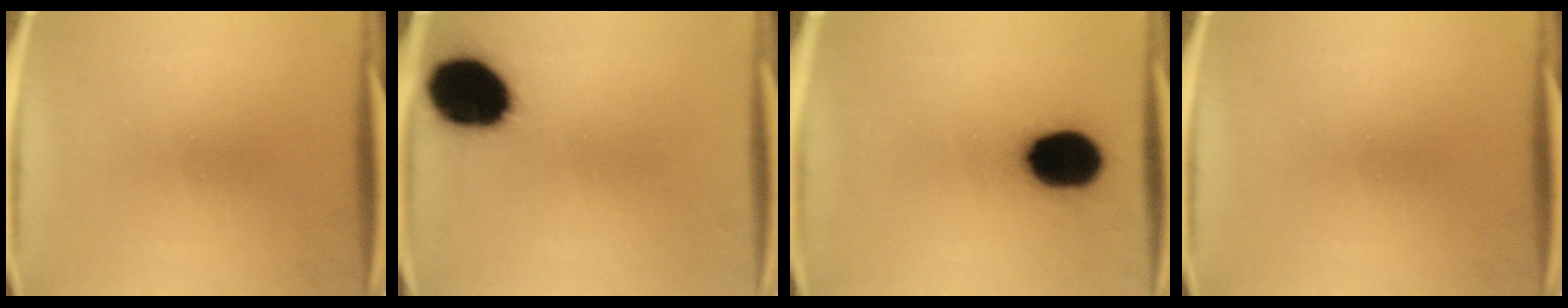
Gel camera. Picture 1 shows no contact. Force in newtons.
{"total": 17.8}
{"total": 15.6}
{"total": 0.0}